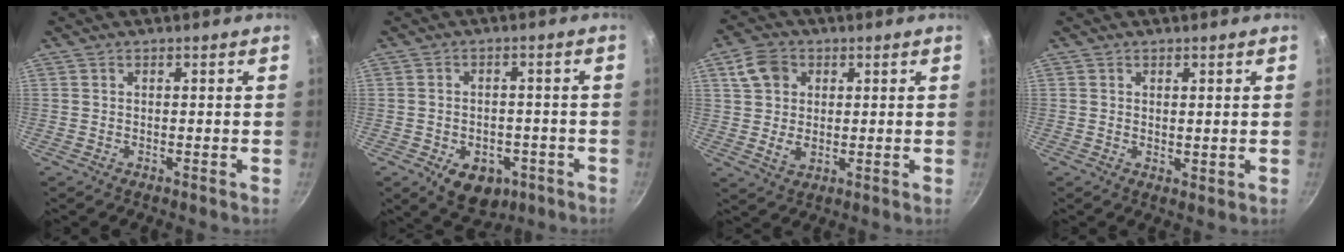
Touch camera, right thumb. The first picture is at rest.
{"total": 9.4, "force": [-3.9, 6.4, 5.6], "torque": [-0.047, 0.013, -0.041]}
{"total": 7.9, "force": [2.3, 6.2, 4.3], "torque": [-0.065, -0.007, 0.037]}
{"total": 1.6, "force": [0.9, 0.8, 1.0], "torque": [-0.010, -0.015, 0.012]}